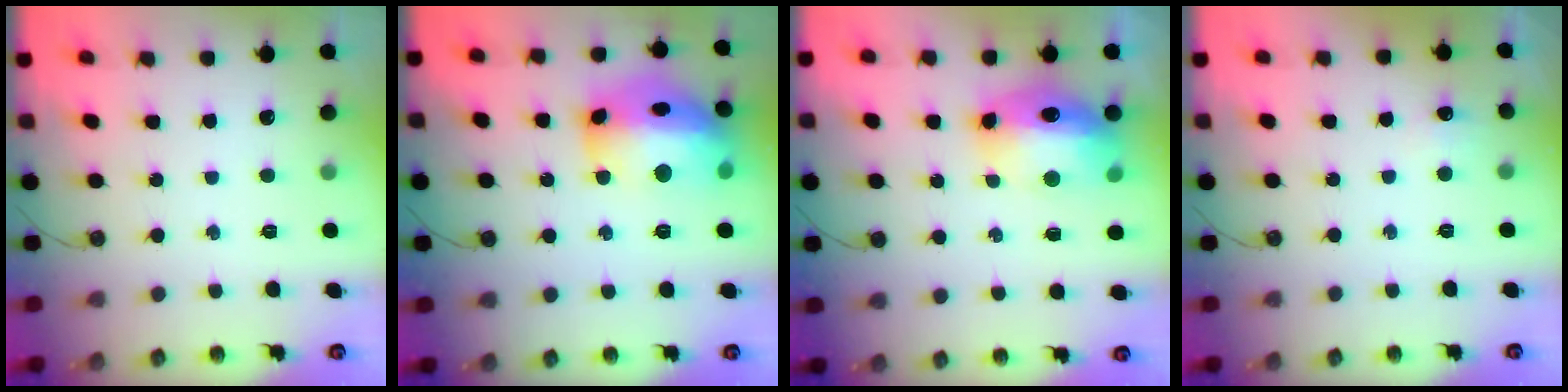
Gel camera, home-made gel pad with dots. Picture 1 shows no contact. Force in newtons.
{"total": 21.9, "press": 21.8, "slide": 2.0}
{"total": 15.6, "press": 15.1, "slide": 4.2}
{"total": 5.3, "press": 5.2, "slide": 0.7}